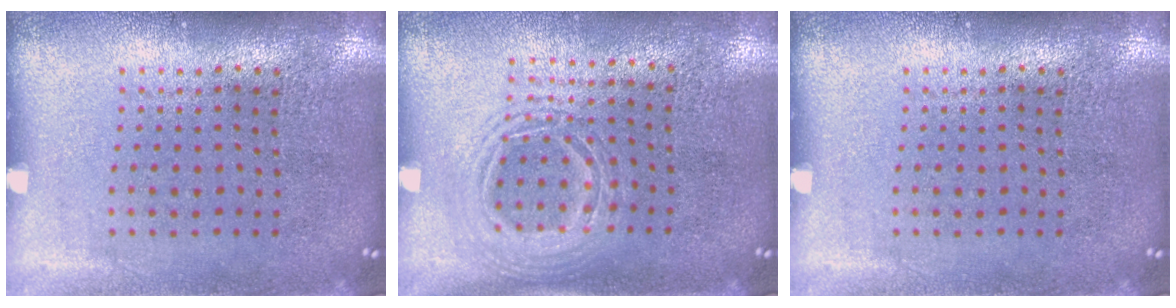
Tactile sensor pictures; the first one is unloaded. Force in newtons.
{"total": 1.5, "press": 1.3, "slide": 0.7}
{"total": 0.0}